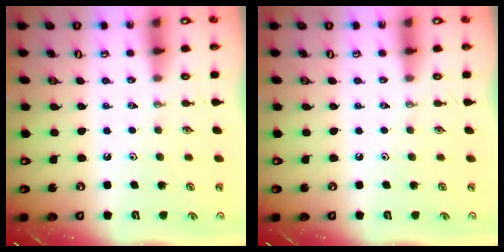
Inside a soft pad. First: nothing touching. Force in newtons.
{"total": 0.0}